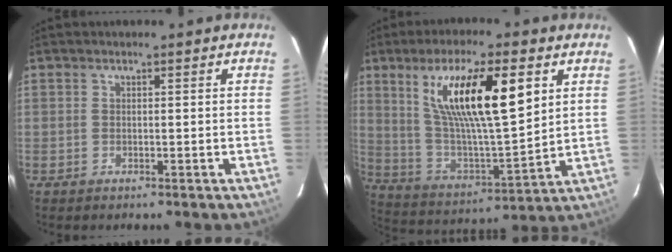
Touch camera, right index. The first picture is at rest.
{"total": 19.7, "force": [7.8, 4.9, 17.4], "torque": [-0.302, -0.001, 0.147]}